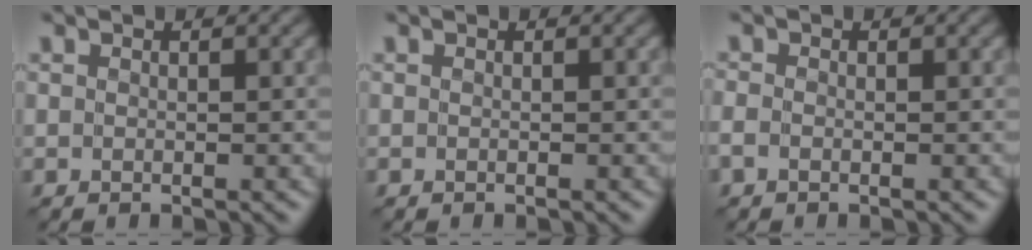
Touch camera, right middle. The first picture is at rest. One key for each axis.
{"total": 0.0}
{"total": 0.6, "fx": -0.5, "fy": 0.2, "fz": 0.3, "tx": -0.007, "ty": 0.002, "tz": -0.014}